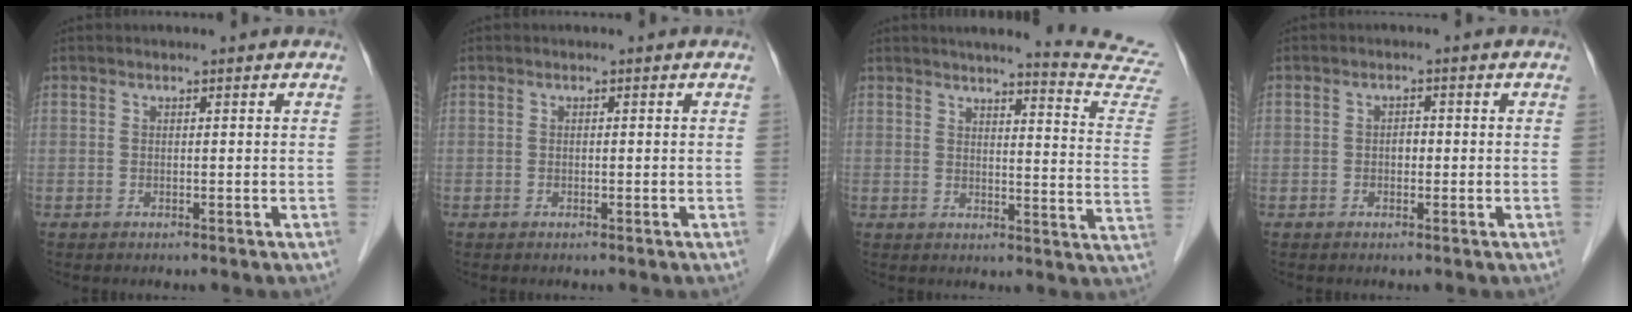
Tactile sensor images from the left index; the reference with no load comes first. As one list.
[{"total": 0.0}, {"total": 16.9, "force": [16.2, -1.2, 4.6], "torque": [-0.054, -0.121, 0.164]}, {"total": 1.3, "force": [-0.2, 0.9, 1.0], "torque": [-0.014, 0.005, -0.004]}]